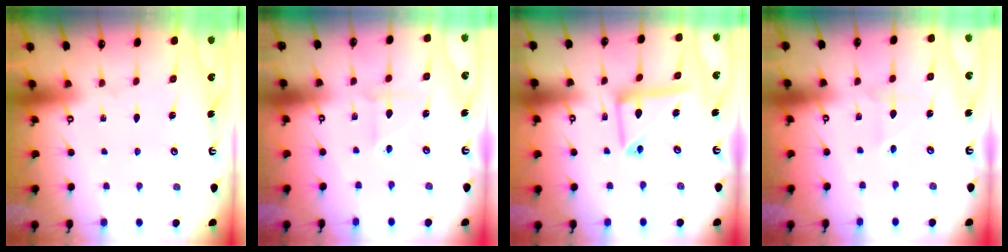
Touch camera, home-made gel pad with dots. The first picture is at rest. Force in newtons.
{"total": 2.7, "press": 2.6, "slide": 0.3}
{"total": 11.7, "press": 11.6, "slide": 1.2}
{"total": 2.5, "press": 2.5, "slide": 0.3}